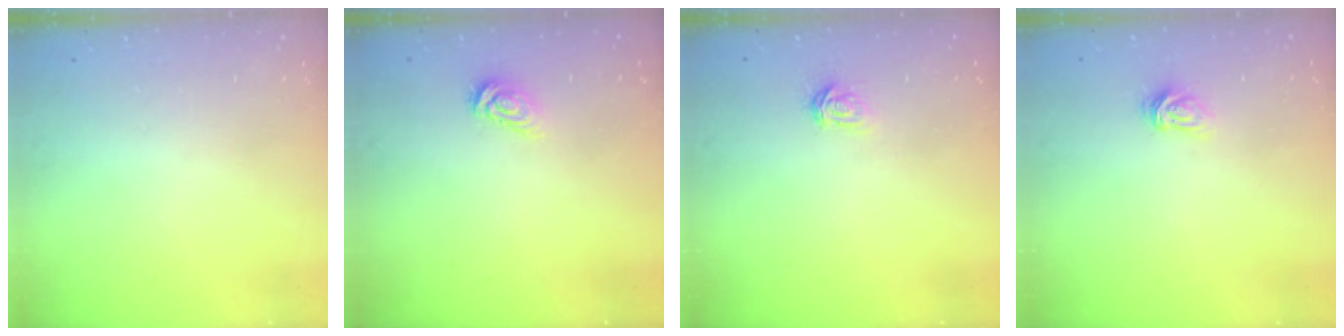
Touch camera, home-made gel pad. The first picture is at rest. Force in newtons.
{"total": 4.1, "press": 4.1, "slide": 0.3}
{"total": 2.8, "press": 2.7, "slide": 0.3}
{"total": 5.5, "press": 5.5, "slide": 0.6}